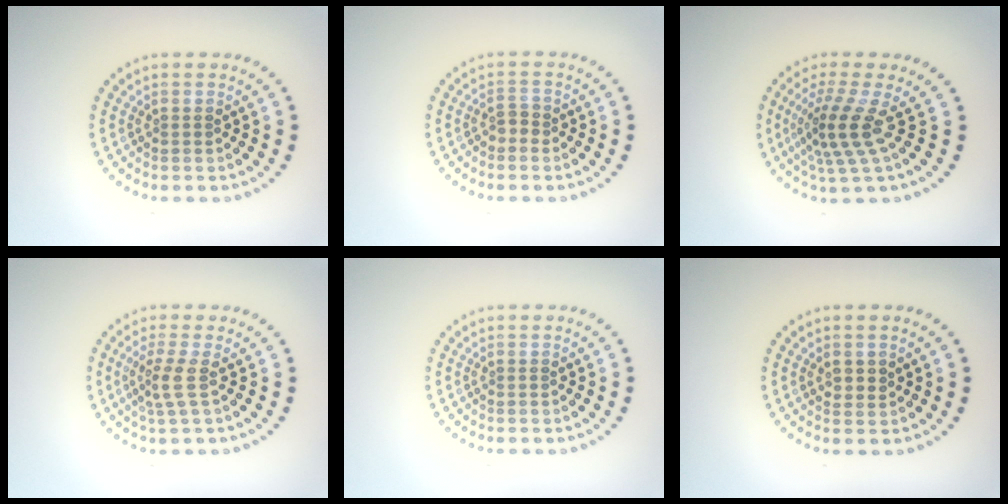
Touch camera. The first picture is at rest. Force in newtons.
{"total": 1.2, "press": 1.1, "slide": 0.5}
{"total": 3.9, "press": 2.7, "slide": 2.8}
{"total": 2.3, "press": 1.6, "slide": 1.6}
{"total": 0.0}
{"total": 1.2, "press": 1.1, "slide": 0.4}